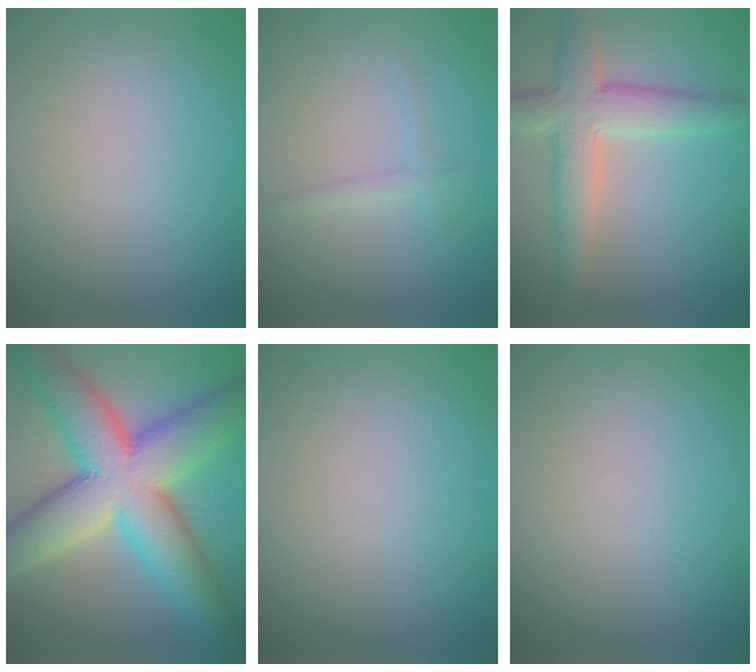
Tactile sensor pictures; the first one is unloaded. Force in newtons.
{"total": 1.1, "press": 1.1, "slide": 0.1}
{"total": 6.1, "press": 6.1, "slide": 0.4}
{"total": 14.2, "press": 14.2, "slide": 0.6}
{"total": 0.0}
{"total": 0.0}